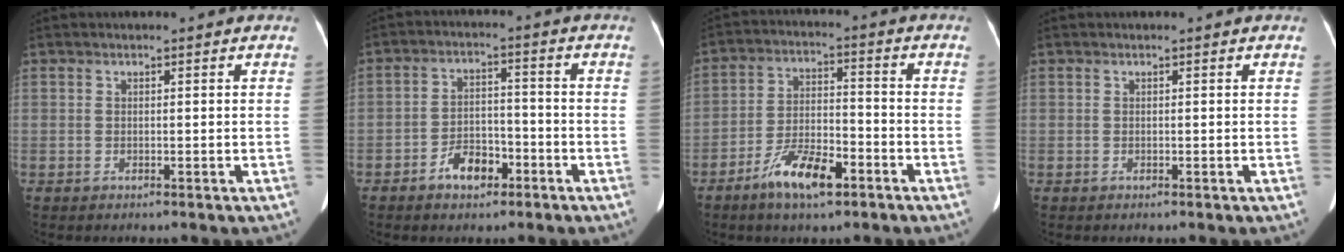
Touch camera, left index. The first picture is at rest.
{"total": 5.7, "force": [-3.4, 3.1, 3.3], "torque": [-0.065, 0.013, -0.055]}
{"total": 8.9, "force": [-5.4, 2.8, 6.5], "torque": [-0.129, -0.001, -0.095]}
{"total": 0.0}